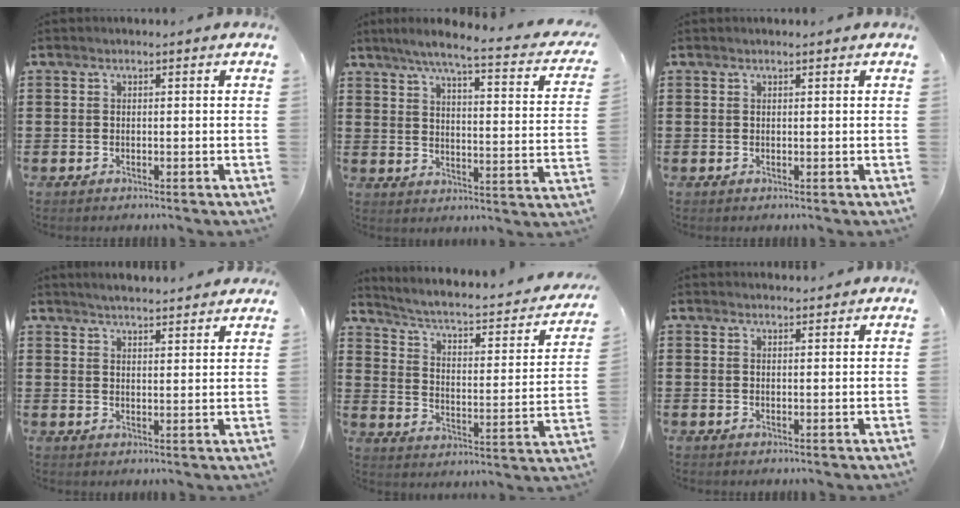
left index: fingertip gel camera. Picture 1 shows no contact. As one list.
[{"total": 6.0, "force": [4.6, -0.2, 3.9], "torque": [-0.089, -0.036, 0.068]}, {"total": 0.5, "force": [0.4, 0.0, 0.3], "torque": [-0.007, 0.000, 0.009]}, {"total": 3.4, "force": [3.4, -0.3, 0.5], "torque": [-0.019, -0.013, 0.060]}, {"total": 3.5, "force": [2.4, 0.8, 2.5], "torque": [-0.064, -0.029, 0.028]}, {"total": 1.4, "force": [1.4, 0.1, 0.1], "torque": [-0.005, 0.000, 0.027]}]